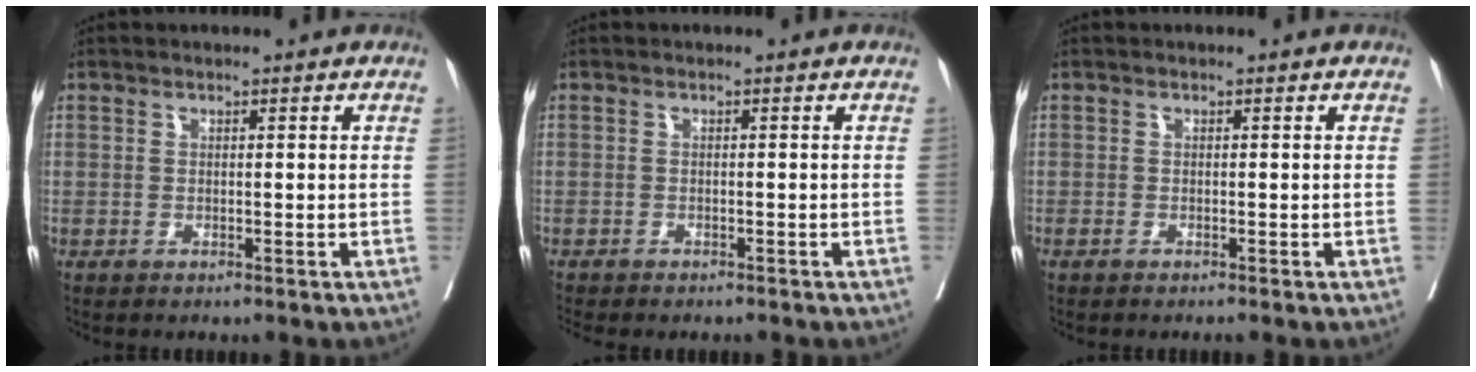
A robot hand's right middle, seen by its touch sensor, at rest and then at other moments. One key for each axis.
{"total": 3.9, "fx": -3.5, "fy": 0.8, "fz": 1.5, "tx": -0.020, "ty": -0.006, "tz": -0.046}
{"total": 0.5, "fx": -0.4, "fy": 0.0, "fz": 0.3, "tx": -0.009, "ty": -0.002, "tz": -0.009}